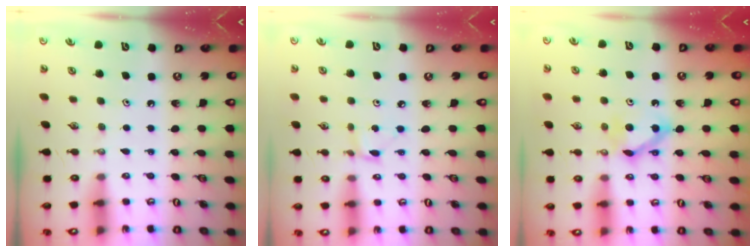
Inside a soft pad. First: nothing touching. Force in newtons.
{"total": 2.0, "press": 2.0, "slide": 0.2}
{"total": 8.6, "press": 8.6, "slide": 0.4}